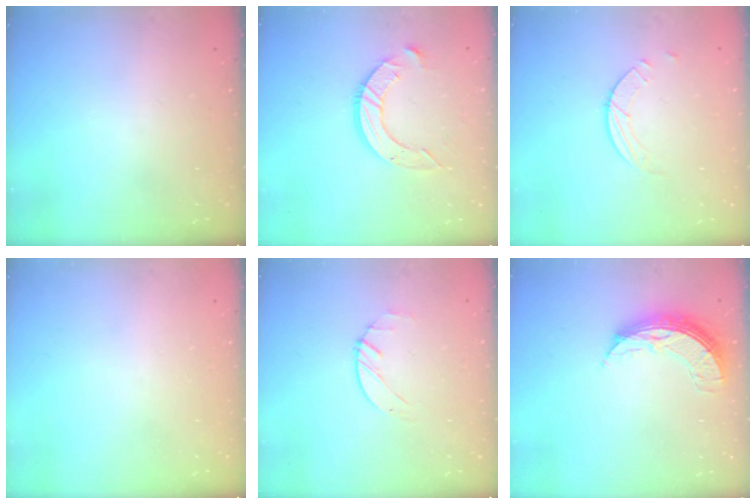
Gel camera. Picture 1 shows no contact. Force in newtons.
{"total": 10.0, "press": 10.0, "slide": 1.0}
{"total": 2.5, "press": 2.4, "slide": 0.2}
{"total": 0.0}
{"total": 1.2, "press": 1.2, "slide": 0.2}
{"total": 8.0, "press": 8.0, "slide": 0.7}